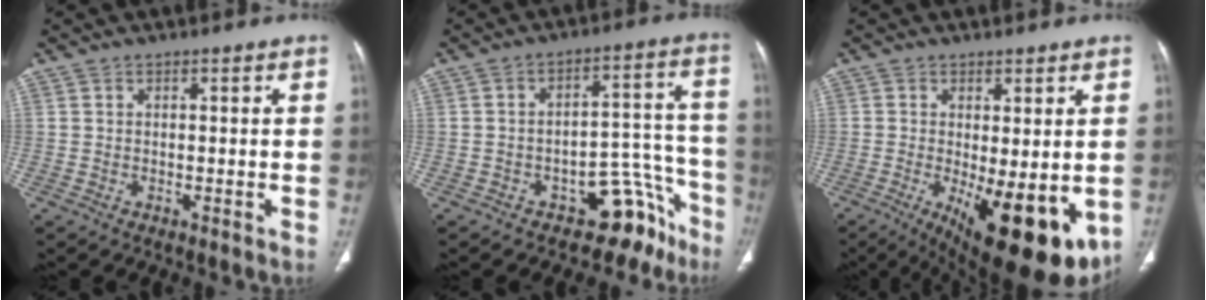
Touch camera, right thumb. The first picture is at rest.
{"total": 10.8, "force": [-7.5, 6.1, 4.9], "torque": [-0.007, 0.109, -0.105]}
{"total": 16.4, "force": [-4.6, 6.1, 14.6], "torque": [-0.175, -0.027, -0.045]}